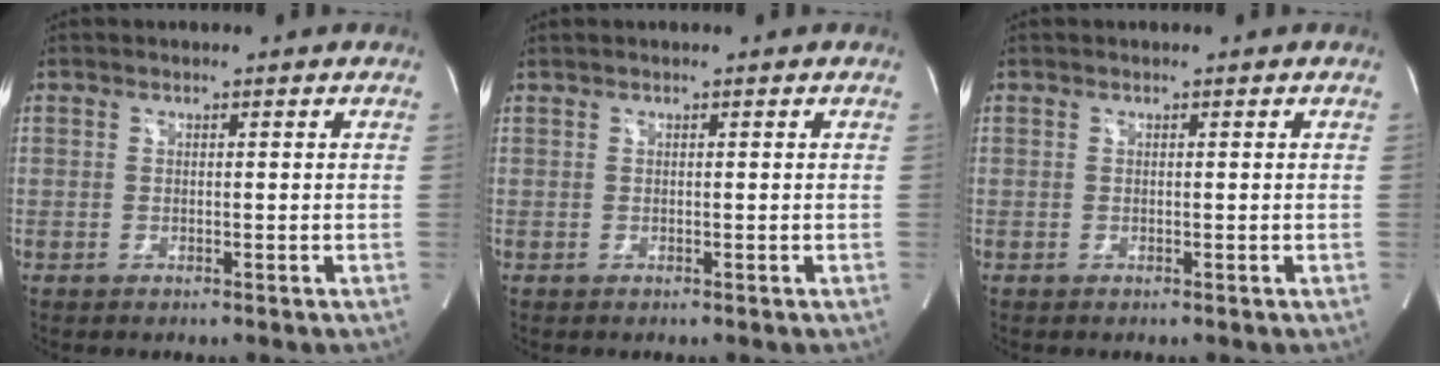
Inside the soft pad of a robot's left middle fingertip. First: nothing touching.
{"total": 0.0}
{"total": 0.0}